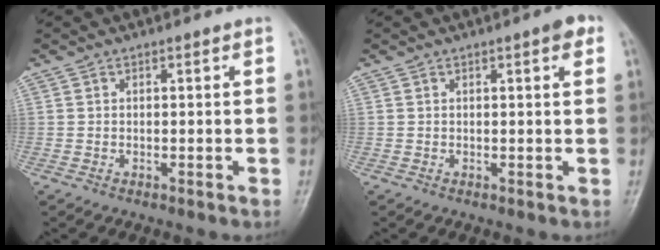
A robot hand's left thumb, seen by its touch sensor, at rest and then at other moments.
{"total": 2.5, "force": [1.2, 0.6, 2.1], "torque": [-0.020, 0.001, 0.012]}